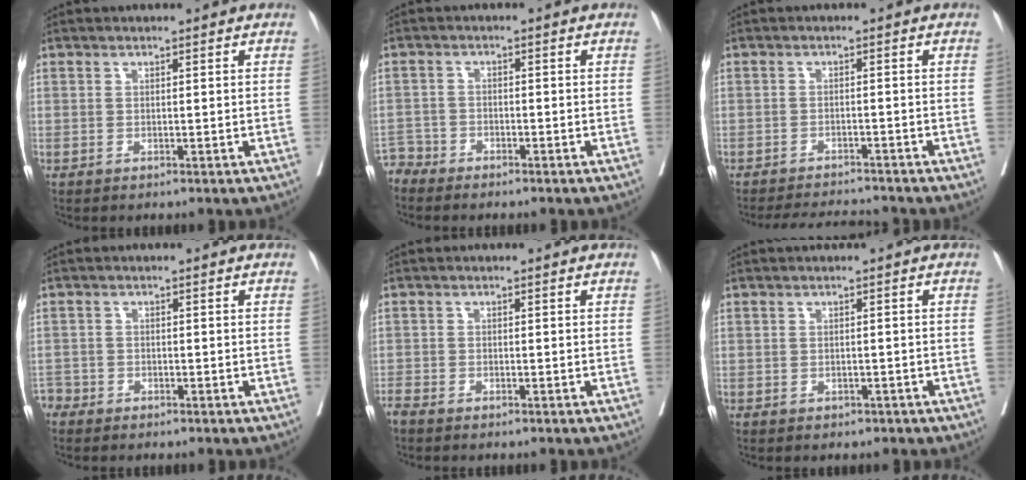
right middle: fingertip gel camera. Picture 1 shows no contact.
{"total": 2.9, "force": [-2.7, 0.7, -0.8], "torque": [0.017, -0.004, -0.054]}
{"total": 6.0, "force": [-5.9, 0.2, 0.9], "torque": [-0.011, -0.005, -0.091]}
{"total": 2.2, "force": [-1.9, 1.2, -0.2], "torque": [-0.004, 0.004, -0.037]}
{"total": 2.4, "force": [-2.2, 0.6, 1.0], "torque": [-0.022, -0.005, -0.036]}
{"total": 2.8, "force": [-2.1, 1.7, 0.9], "torque": [-0.017, 0.004, -0.016]}